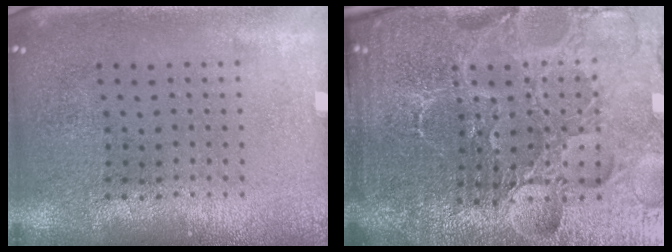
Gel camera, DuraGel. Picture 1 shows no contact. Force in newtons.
{"total": 6.5, "press": 5.9, "slide": 2.9}